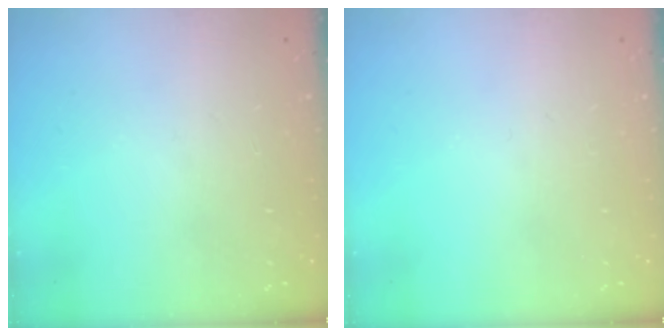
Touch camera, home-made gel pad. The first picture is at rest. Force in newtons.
{"total": 0.0}